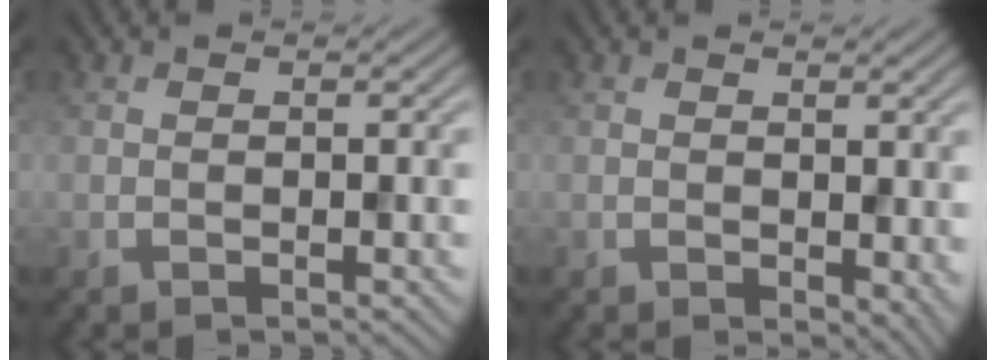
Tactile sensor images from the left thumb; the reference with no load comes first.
{"total": 2.7, "force": [0.2, 1.8, 2.0], "torque": [-0.028, -0.009, 0.009]}